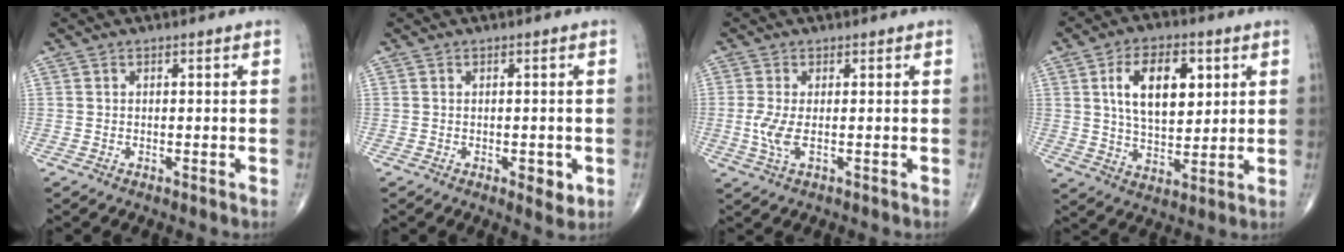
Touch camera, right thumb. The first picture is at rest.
{"total": 3.1, "force": [-0.9, 1.5, 2.5], "torque": [-0.026, -0.004, -0.010]}
{"total": 4.1, "force": [-0.6, 1.4, 3.8], "torque": [-0.099, -0.011, -0.013]}
{"total": 13.5, "force": [3.9, 7.5, 10.5], "torque": [-0.152, -0.011, 0.070]}